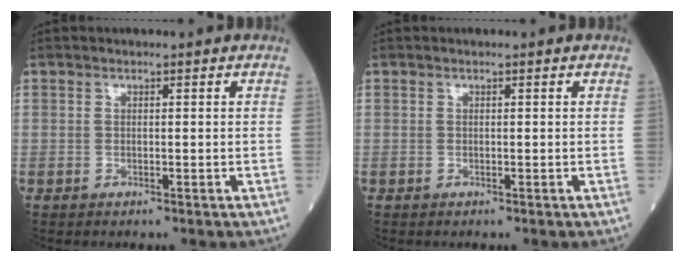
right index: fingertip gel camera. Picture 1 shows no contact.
{"total": 0.0}